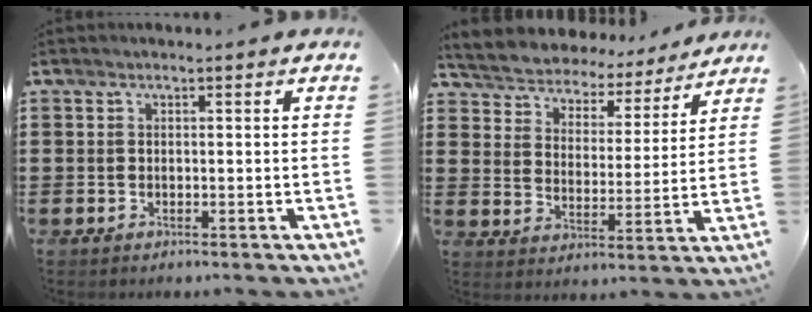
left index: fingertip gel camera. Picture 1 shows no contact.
{"total": 5.2, "force": [5.1, 0.6, -0.4], "torque": [-0.023, -0.041, 0.086]}